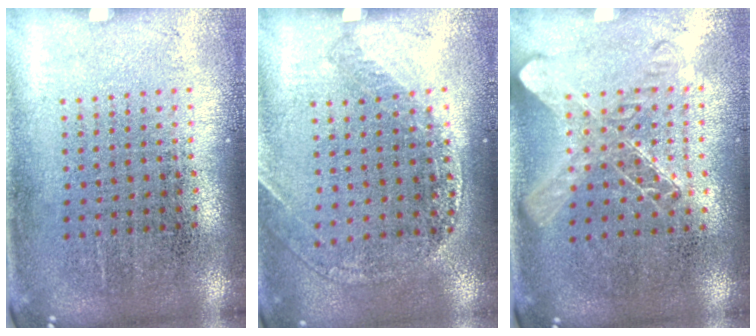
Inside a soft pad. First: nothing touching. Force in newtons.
{"total": 1.2, "press": 1.1, "slide": 0.3}
{"total": 1.5, "press": 1.3, "slide": 0.6}